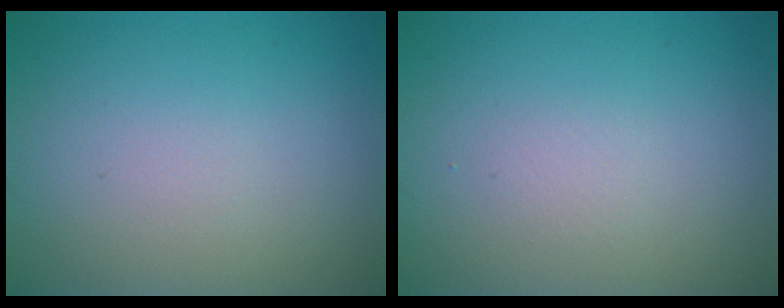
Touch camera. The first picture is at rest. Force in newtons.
{"total": 0.7, "press": 0.7, "slide": 0.0}